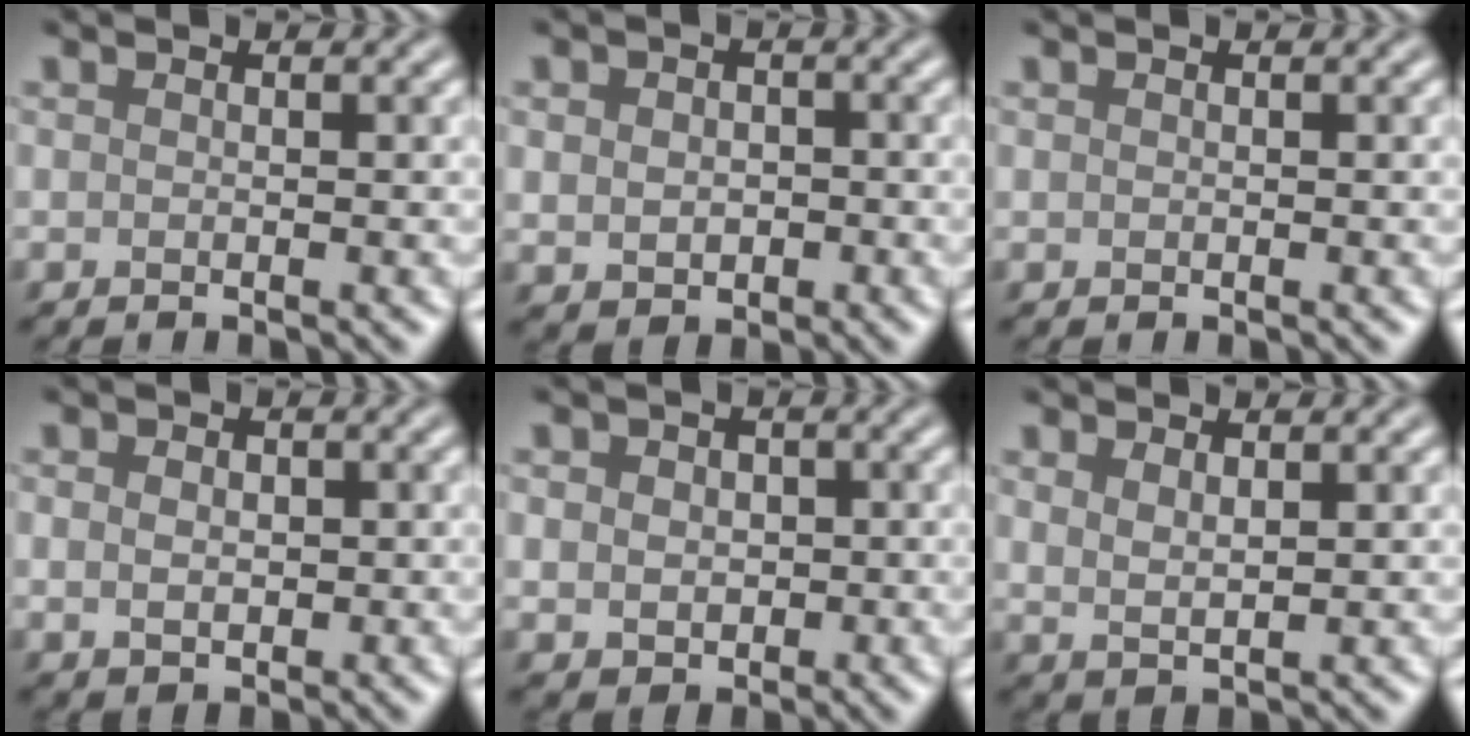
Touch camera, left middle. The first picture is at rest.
{"total": 2.8, "force": [-0.1, 2.3, 1.6], "torque": [-0.019, -0.004, -0.002]}
{"total": 0.0}
{"total": 2.5, "force": [0.2, 1.9, 1.6], "torque": [-0.022, 0.004, 0.002]}
{"total": 3.4, "force": [0.3, 2.9, 1.8], "torque": [-0.025, 0.009, -0.008]}
{"total": 1.9, "force": [0.9, 0.9, 1.4], "torque": [-0.031, -0.005, 0.024]}